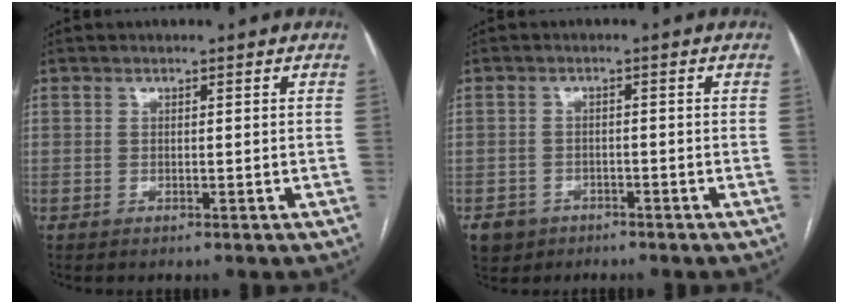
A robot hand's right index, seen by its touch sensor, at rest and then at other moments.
{"total": 4.0, "force": [-2.5, 3.1, 0.5], "torque": [-0.011, 0.006, -0.036]}